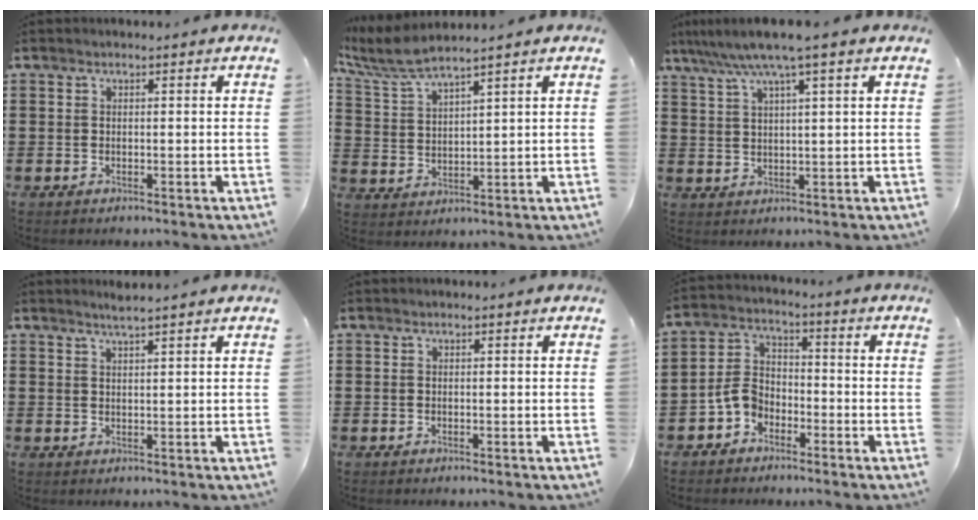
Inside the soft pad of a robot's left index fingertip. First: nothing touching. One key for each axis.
{"total": 5.6, "fx": 4.9, "fy": 0.3, "fz": 2.8, "tx": -0.072, "ty": -0.017, "tz": 0.086}
{"total": 5.8, "fx": 3.9, "fy": -0.3, "fz": 4.2, "tx": -0.092, "ty": -0.009, "tz": 0.065}
{"total": 1.9, "fx": 1.7, "fy": -0.4, "fz": 0.8, "tx": -0.018, "ty": 0.000, "tz": 0.033}
{"total": 0.0}
{"total": 5.4, "fx": -3.3, "fy": 3.5, "fz": 2.5, "tx": -0.076, "ty": 0.005, "tz": -0.073}